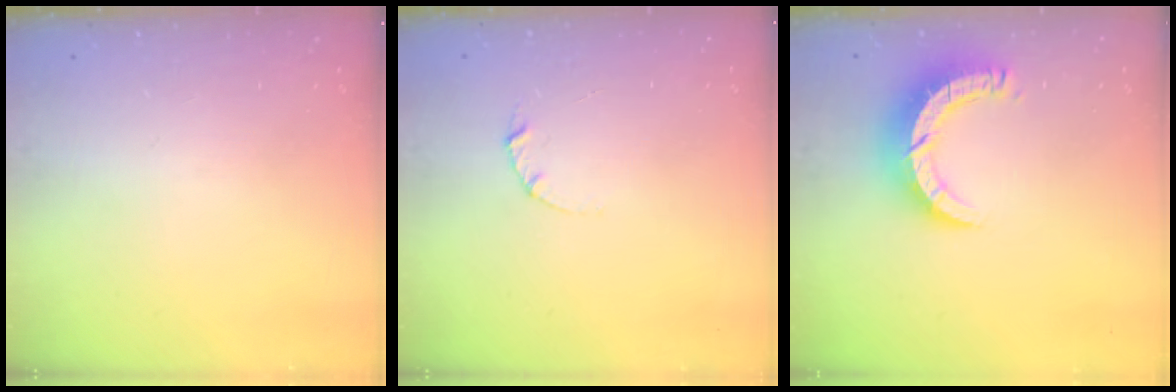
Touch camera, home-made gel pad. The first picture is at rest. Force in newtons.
{"total": 2.1, "press": 2.1, "slide": 0.1}
{"total": 9.3, "press": 9.2, "slide": 0.9}